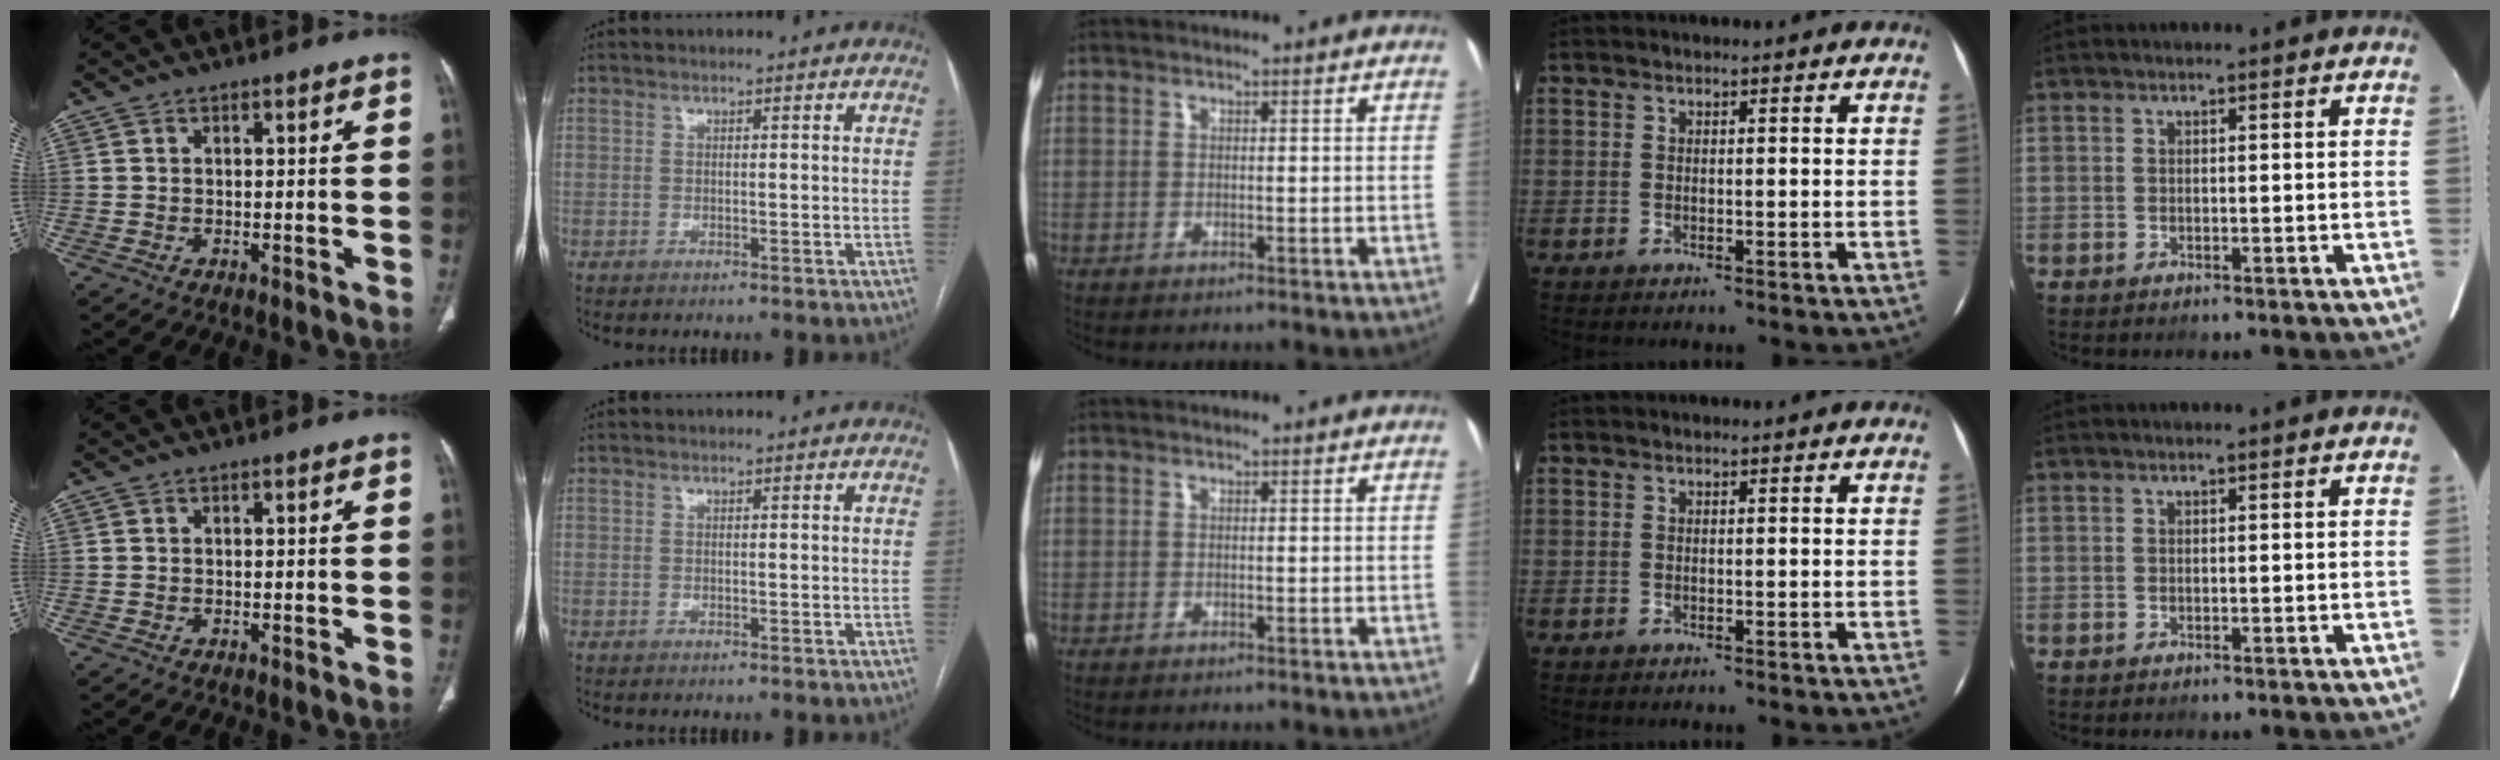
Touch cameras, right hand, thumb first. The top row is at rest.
{}